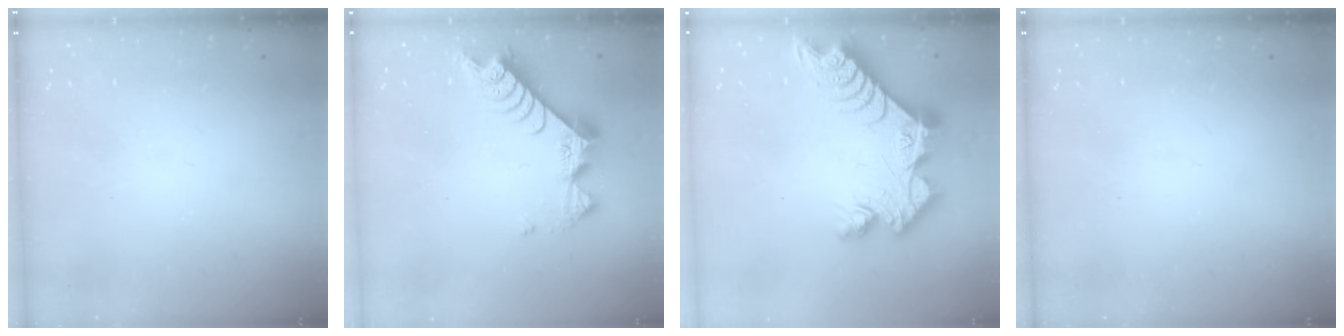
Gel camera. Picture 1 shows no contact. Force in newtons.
{"total": 9.1, "press": 9.1, "slide": 0.7}
{"total": 16.6, "press": 16.5, "slide": 1.4}
{"total": 0.0}